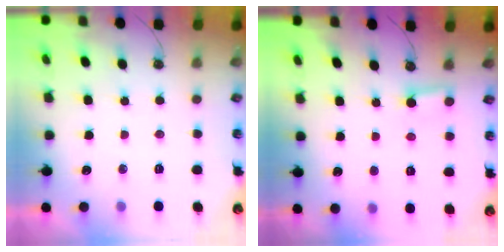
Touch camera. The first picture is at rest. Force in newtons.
{"total": 2.8, "press": 2.8, "slide": 0.3}